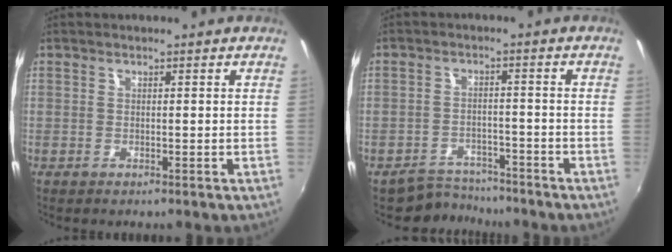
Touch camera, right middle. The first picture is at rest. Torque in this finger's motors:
{"motor_torque": [0.23, -0.60, -0.08, -0.02]}